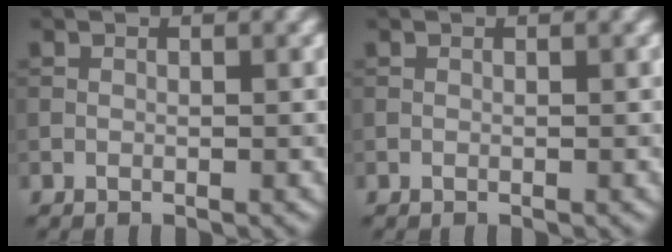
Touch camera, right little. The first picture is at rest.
{"total": 0.0}